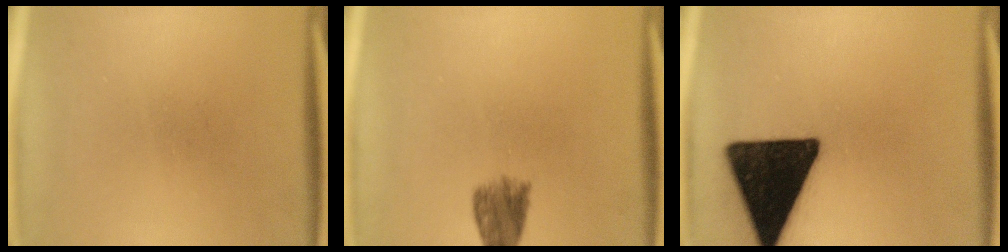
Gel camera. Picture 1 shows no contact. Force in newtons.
{"total": 4.8}
{"total": 18.9}